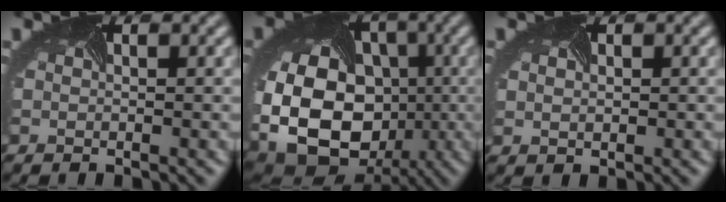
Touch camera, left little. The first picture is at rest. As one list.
[{"total": 17.2, "force": [-2.5, 13.5, 10.3], "torque": [-0.192, -0.040, -0.048]}, {"total": 1.0, "force": [0.4, 0.8, 0.5], "torque": [-0.016, 0.001, 0.014]}]